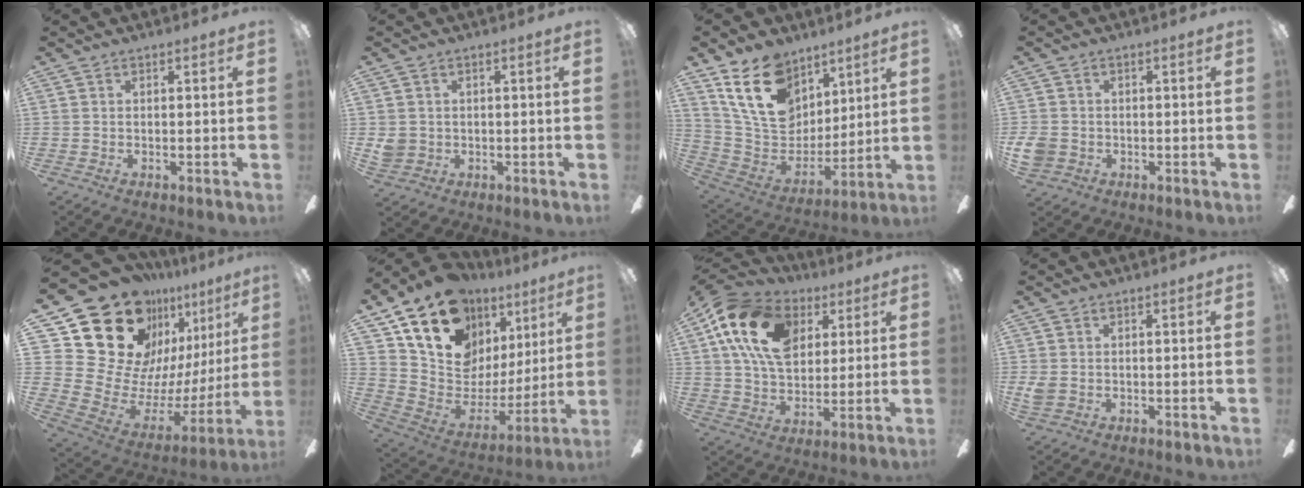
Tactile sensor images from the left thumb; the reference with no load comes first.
{"total": 3.3, "force": [0.2, 3.2, 0.8], "torque": [-0.011, 0.005, 0.007]}
{"total": 20.8, "force": [11.6, 13.8, 10.4], "torque": [-0.201, -0.050, 0.216]}
{"total": 4.3, "force": [-0.7, 3.9, 1.6], "torque": [-0.042, 0.008, -0.011]}
{"total": 29.3, "force": [19.0, 17.7, 13.6], "torque": [-0.242, -0.140, 0.384]}
{"total": 19.1, "force": [13.0, 11.6, 7.8], "torque": [-0.154, -0.082, 0.246]}
{"total": 19.5, "force": [7.6, 13.2, 12.1], "torque": [-0.231, 0.004, 0.140]}
{"total": 2.5, "force": [0.0, 2.1, 1.3], "torque": [-0.023, 0.006, 0.002]}